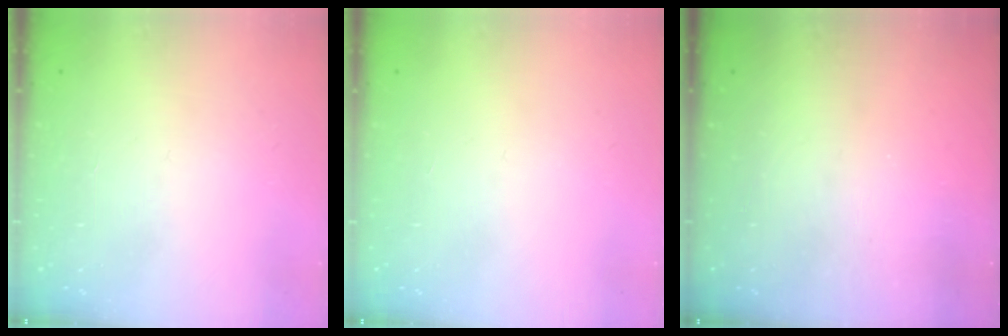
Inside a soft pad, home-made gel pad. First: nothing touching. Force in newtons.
{"total": 0.0}
{"total": 0.0}